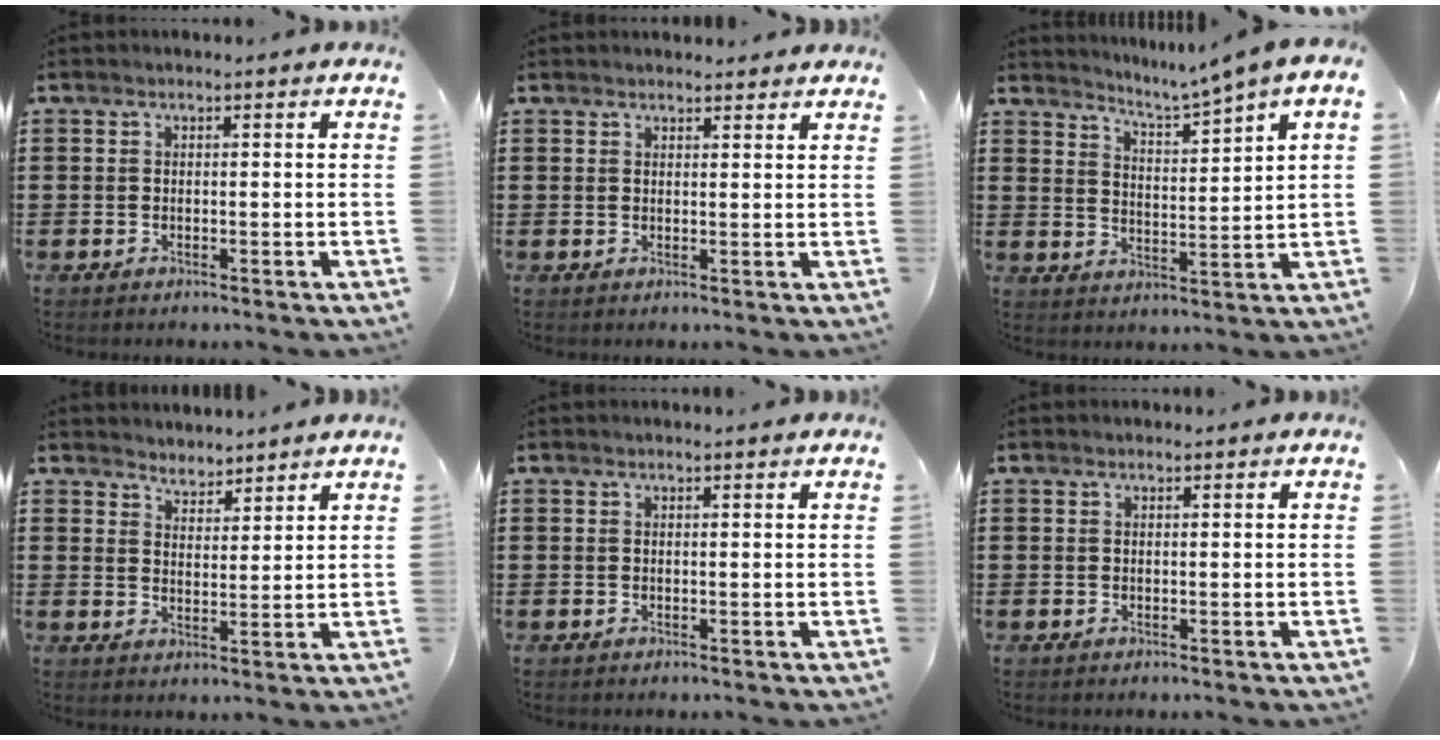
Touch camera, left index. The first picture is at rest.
{"total": 1.7, "force": [1.7, 0.3, 0.2], "torque": [-0.007, 0.002, 0.033]}
{"total": 4.3, "force": [3.9, -0.9, 1.6], "torque": [-0.050, -0.030, 0.059]}
{"total": 3.5, "force": [3.4, 0.5, -0.7], "torque": [0.000, -0.013, 0.064]}
{"total": 0.8, "force": [0.7, 0.0, 0.4], "torque": [-0.008, -0.001, 0.014]}
{"total": 0.5, "force": [0.5, 0.1, 0.2], "torque": [-0.005, -0.001, 0.010]}